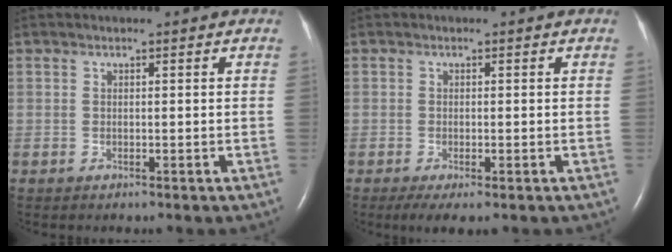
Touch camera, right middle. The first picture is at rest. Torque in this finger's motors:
{"motor_torque": [0.65, -0.56, 0.23, 0.07]}